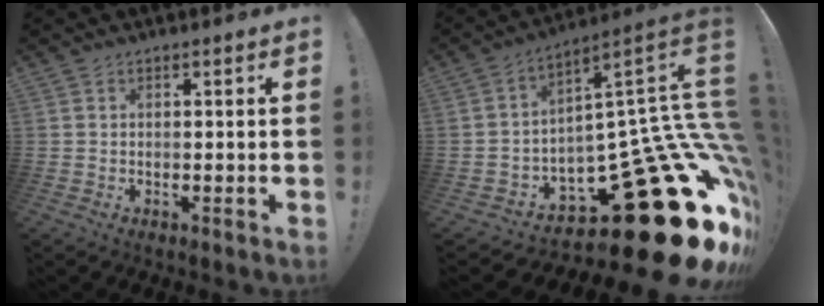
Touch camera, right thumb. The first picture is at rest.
{"total": 30.8, "force": [-14.6, 10.7, 24.9], "torque": [-0.275, 0.019, -0.202]}